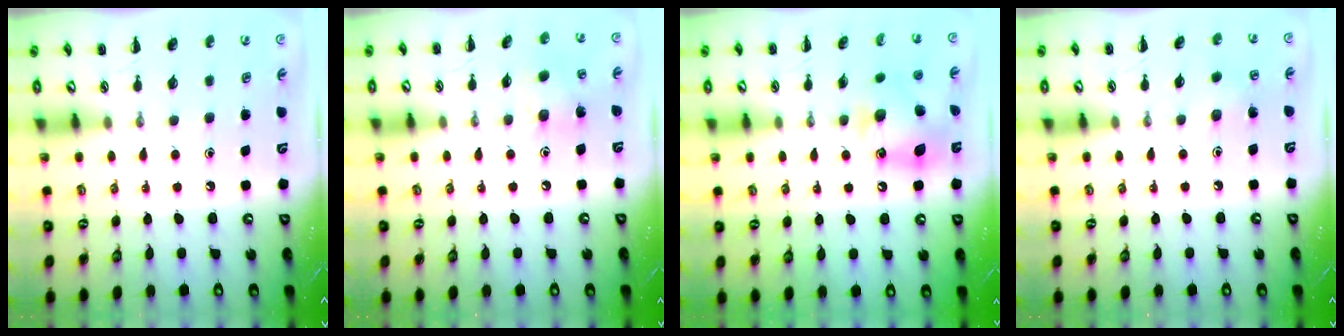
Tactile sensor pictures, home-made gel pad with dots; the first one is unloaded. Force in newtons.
{"total": 5.6, "press": 5.6, "slide": 0.7}
{"total": 11.8, "press": 11.7, "slide": 1.6}
{"total": 4.7, "press": 4.5, "slide": 1.3}